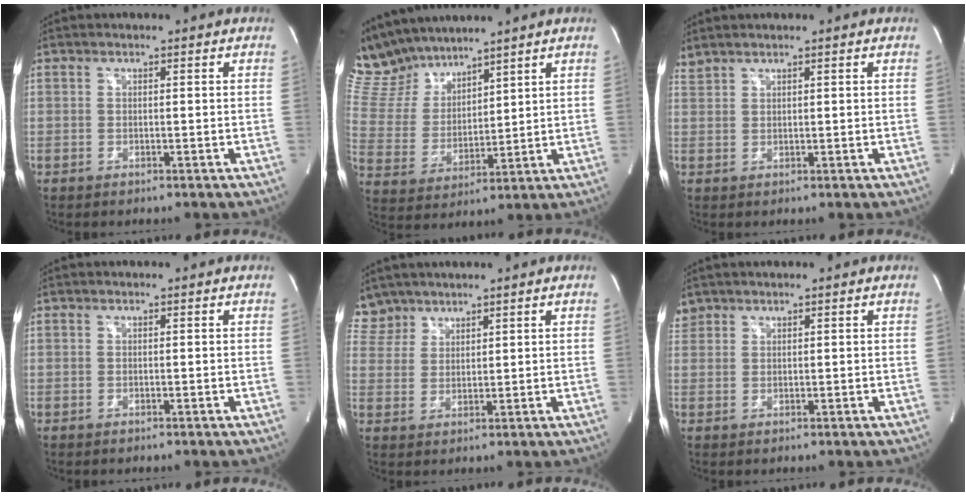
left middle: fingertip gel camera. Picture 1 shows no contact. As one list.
[{"total": 11.4, "force": [10.6, 3.3, 2.8], "torque": [-0.078, 0.019, 0.223]}, {"total": 1.7, "force": [1.7, -0.1, 0.3], "torque": [-0.015, 0.017, 0.042]}, {"total": 0.0}, {"total": 5.0, "force": [4.4, 2.4, -0.5], "torque": [0.015, 0.008, 0.091]}, {"total": 2.2, "force": [1.8, 1.2, -0.1], "torque": [0.002, 0.014, 0.037]}]